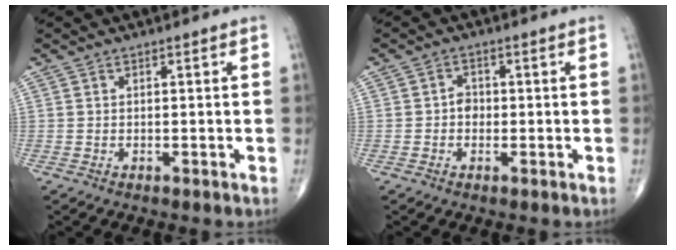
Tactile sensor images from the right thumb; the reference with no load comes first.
{"total": 2.2, "force": [-0.4, 1.9, 1.1], "torque": [-0.002, 0.007, -0.013]}